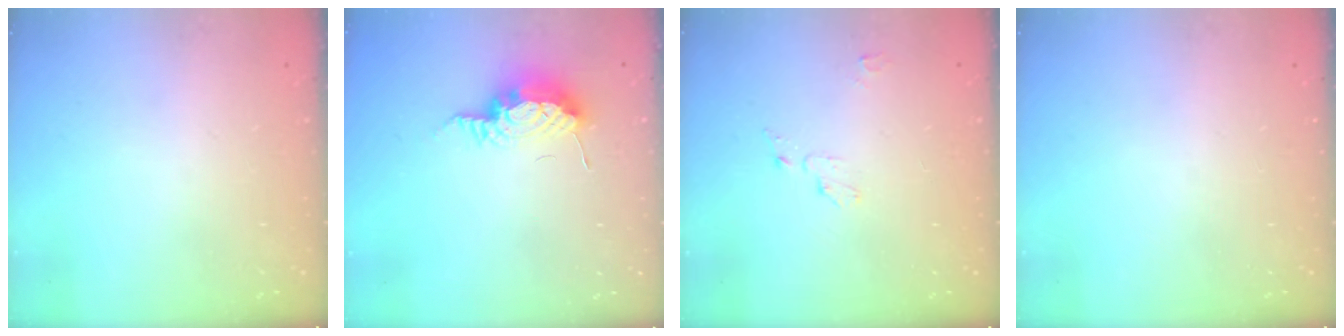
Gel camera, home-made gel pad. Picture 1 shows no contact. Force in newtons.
{"total": 16.0, "press": 11.4, "slide": 11.2}
{"total": 3.6, "press": 3.6, "slide": 0.4}
{"total": 0.0}